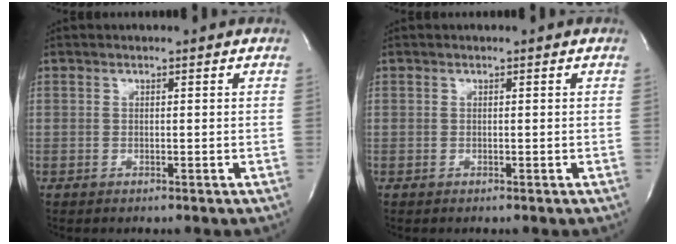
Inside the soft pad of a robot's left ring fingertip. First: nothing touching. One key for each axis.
{"total": 0.0}